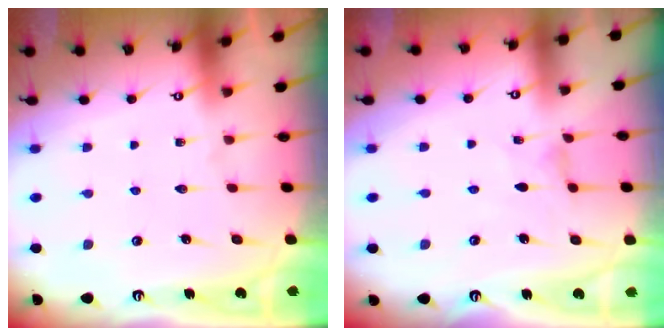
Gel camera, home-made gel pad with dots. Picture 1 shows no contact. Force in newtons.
{"total": 0.0}